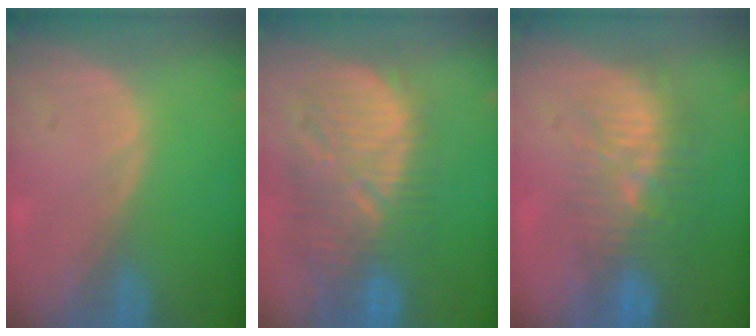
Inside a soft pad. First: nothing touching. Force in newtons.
{"total": 12.0, "press": 11.3, "slide": 4.1}
{"total": 9.3, "press": 8.7, "slide": 3.4}